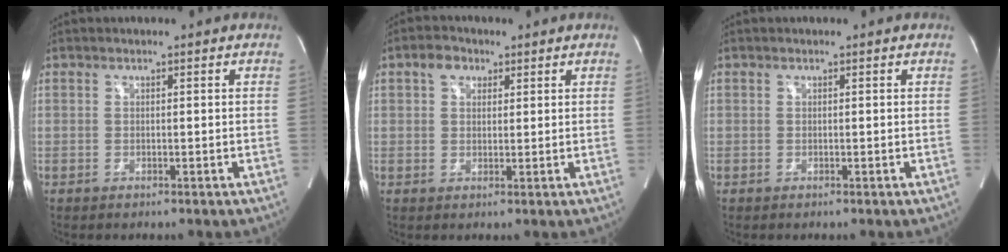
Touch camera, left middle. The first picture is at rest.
{"total": 3.4, "force": [1.7, 2.5, 1.6], "torque": [-0.033, 0.014, 0.031]}
{"total": 0.0}